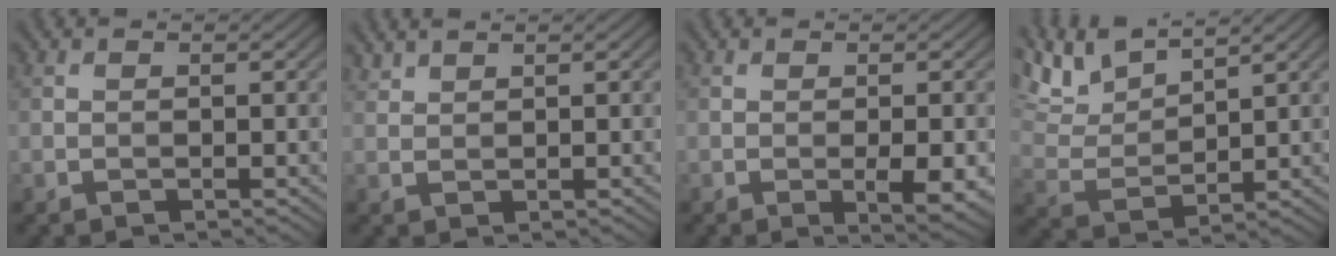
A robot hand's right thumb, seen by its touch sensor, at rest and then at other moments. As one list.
[{"total": 1.4, "force": [1.3, 0.1, 0.4], "torque": [-0.015, 0.005, 0.034]}, {"total": 3.4, "force": [-0.9, 0.8, 3.2], "torque": [-0.057, -0.004, -0.008]}, {"total": 8.6, "force": [6.7, 2.1, 4.9], "torque": [-0.124, 0.007, 0.131]}]